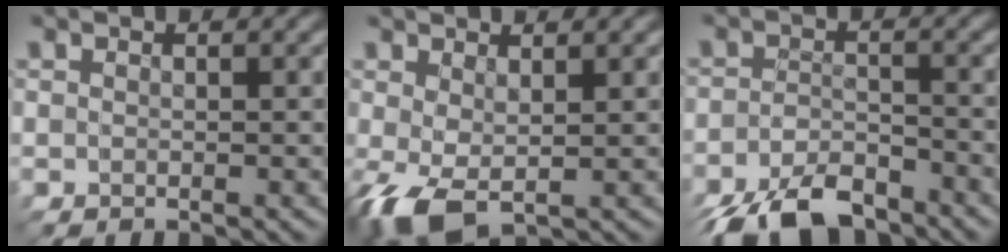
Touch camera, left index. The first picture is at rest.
{"total": 4.7, "force": [-1.9, 3.5, 2.6], "torque": [-0.038, -0.020, -0.015]}
{"total": 6.0, "force": [-5.9, 0.9, -0.3], "torque": [-0.020, -0.025, -0.089]}